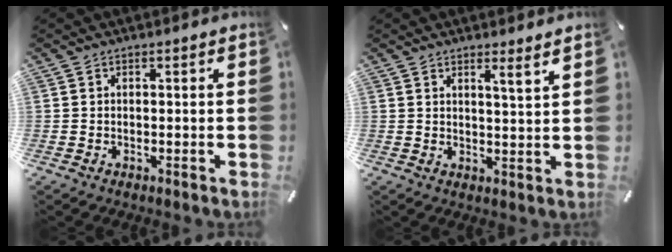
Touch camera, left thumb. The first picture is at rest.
{"total": 3.5, "force": [2.9, -0.4, 2.1], "torque": [-0.038, -0.020, 0.047]}